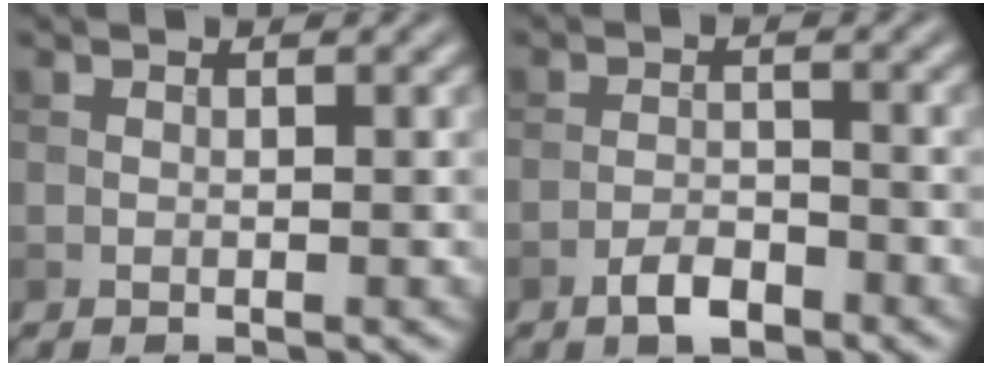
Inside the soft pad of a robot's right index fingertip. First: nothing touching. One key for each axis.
{"total": 2.6, "fx": -1.8, "fy": 1.1, "fz": 1.6, "tx": -0.025, "ty": 0.005, "tz": -0.035}